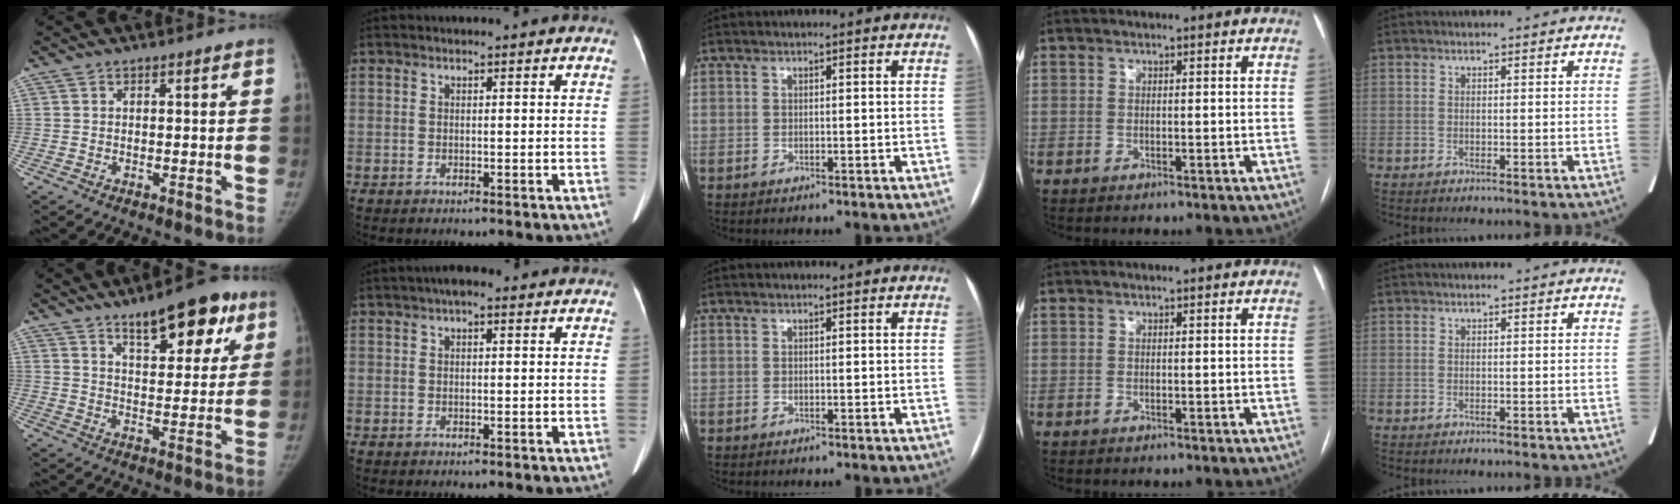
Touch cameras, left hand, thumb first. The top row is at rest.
{"thumb": {"total": 14.2, "force": [8.6, 5.6, 9.8], "torque": [-0.096, -0.031, 0.124]}, "index": {"total": 2.3, "force": [1.2, 0.9, 1.8], "torque": [-0.027, 0.018, 0.015]}}